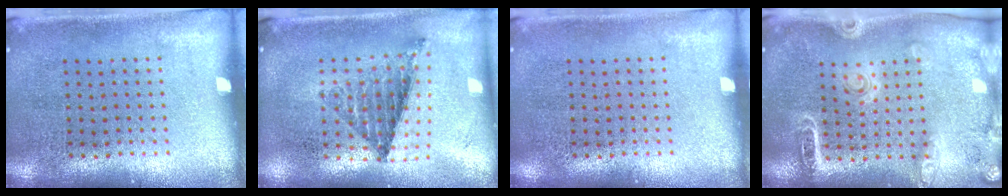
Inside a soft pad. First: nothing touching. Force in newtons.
{"total": 0.8, "press": 0.8, "slide": 0.2}
{"total": 0.0}
{"total": 1.8, "press": 1.7, "slide": 0.4}